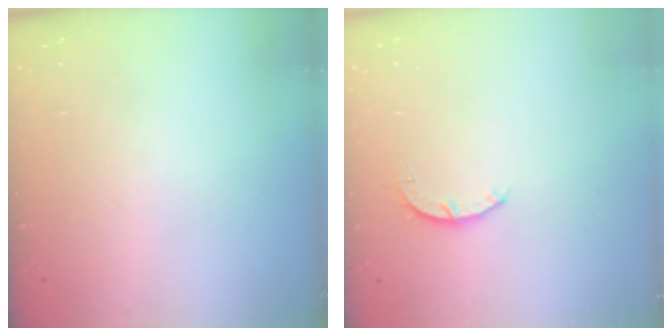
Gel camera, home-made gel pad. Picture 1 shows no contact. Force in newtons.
{"total": 3.4, "press": 3.4, "slide": 0.5}